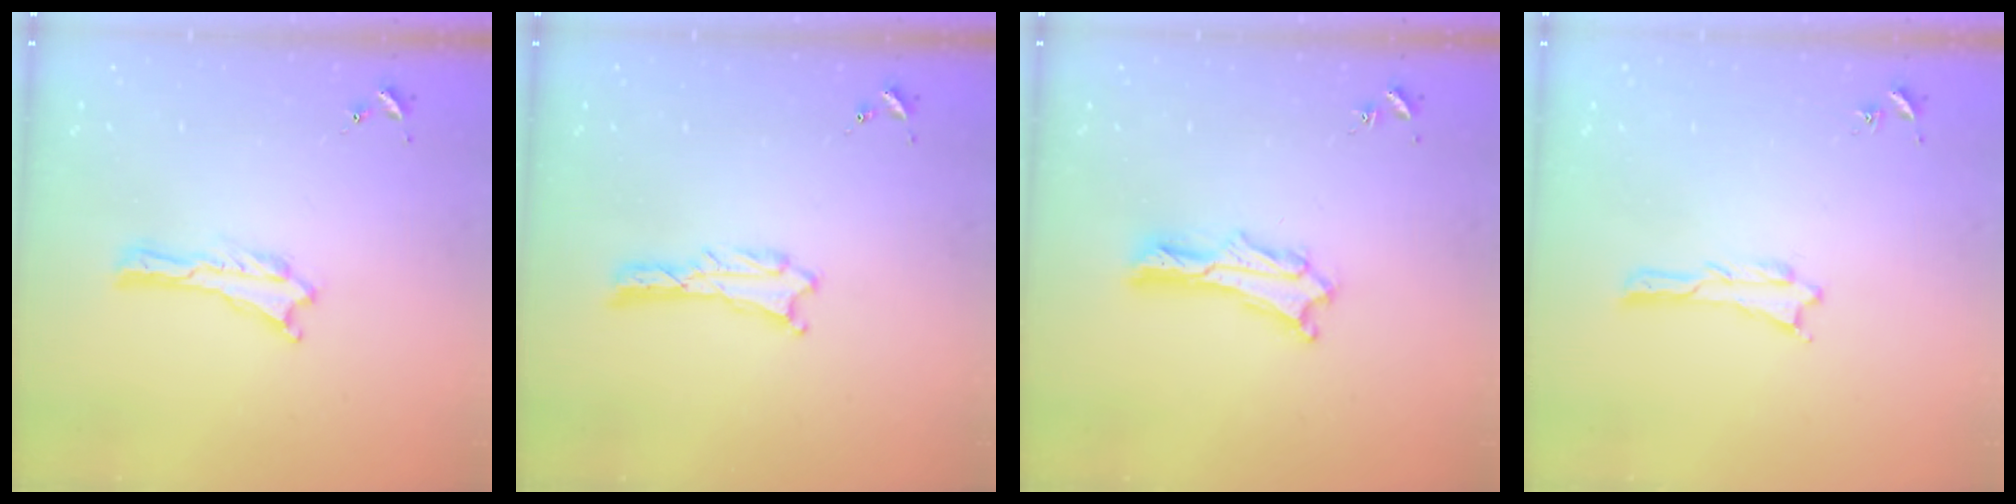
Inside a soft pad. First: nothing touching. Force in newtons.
{"total": 0.8, "press": 0.8, "slide": 0.1}
{"total": 2.7, "press": 2.7, "slide": 0.4}
{"total": 0.0}